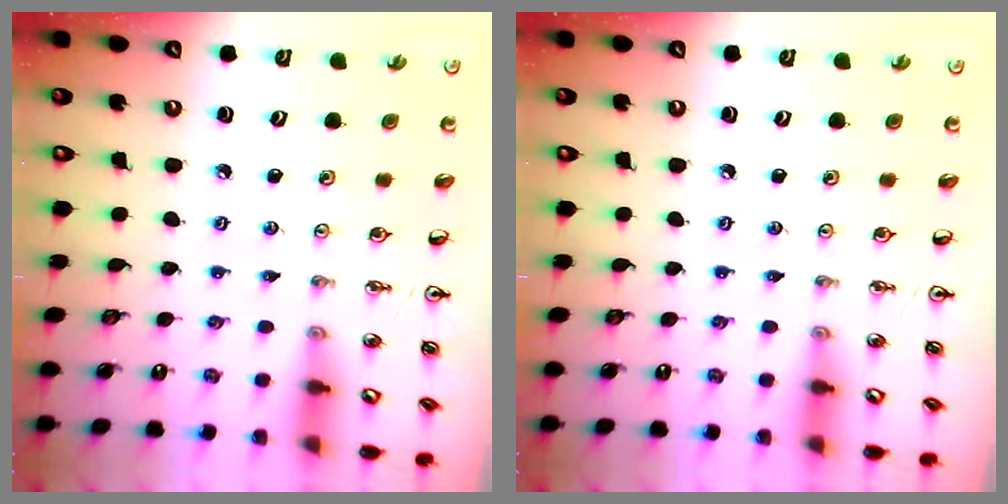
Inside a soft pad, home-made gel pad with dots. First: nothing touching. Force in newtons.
{"total": 0.0}